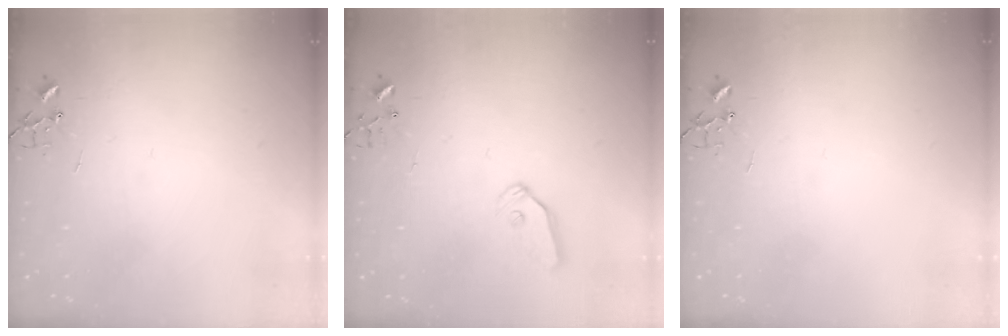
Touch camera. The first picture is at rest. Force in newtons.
{"total": 7.2, "press": 7.2, "slide": 0.4}
{"total": 0.0}